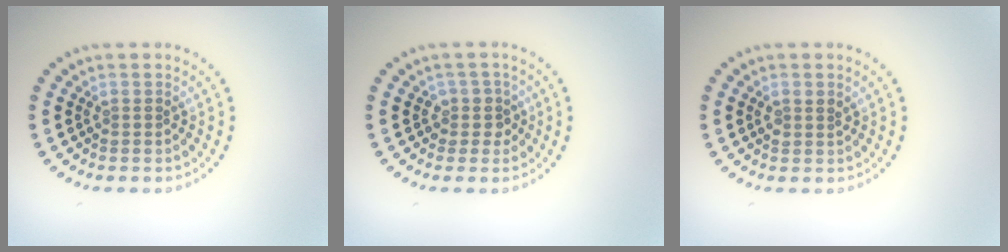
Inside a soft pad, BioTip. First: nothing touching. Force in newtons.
{"total": 1.8, "press": 1.5, "slide": 1.0}
{"total": 1.2, "press": 1.1, "slide": 0.4}